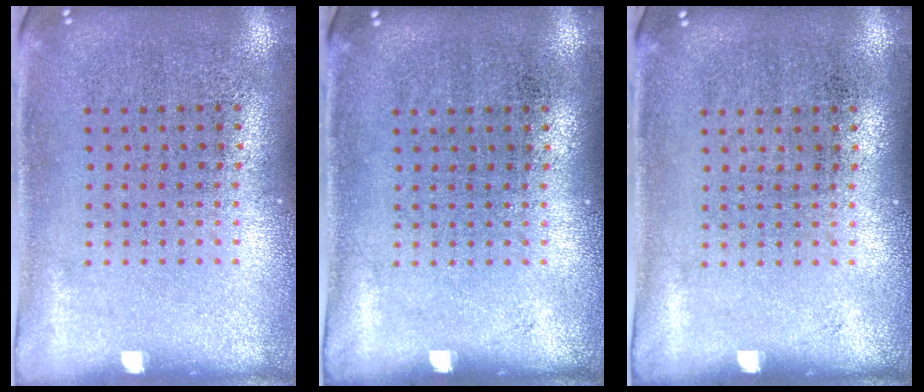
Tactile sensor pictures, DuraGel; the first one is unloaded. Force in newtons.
{"total": 0.0}
{"total": 0.0}